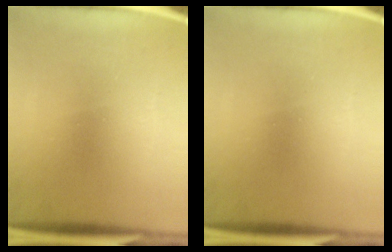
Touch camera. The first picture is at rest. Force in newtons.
{"total": 0.0}